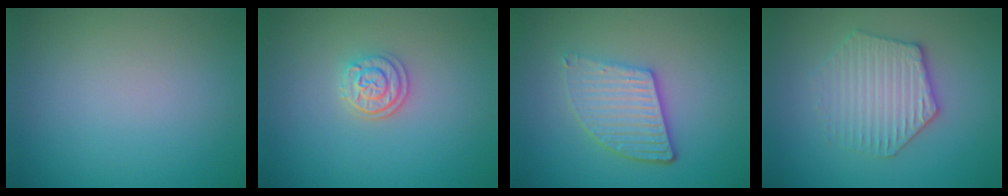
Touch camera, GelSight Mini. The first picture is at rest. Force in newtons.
{"total": 2.4, "press": 2.1, "slide": 1.1}
{"total": 4.3, "press": 3.5, "slide": 2.6}
{"total": 3.6, "press": 3.6, "slide": 0.6}